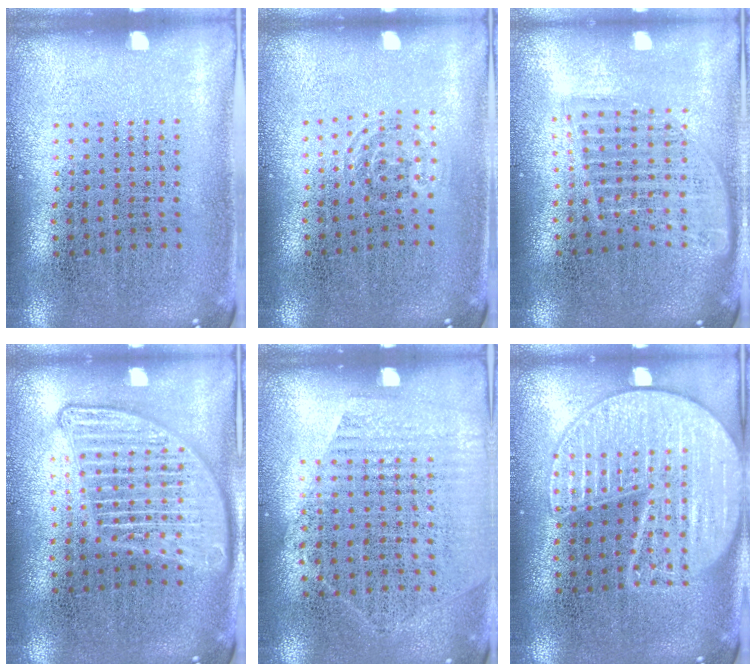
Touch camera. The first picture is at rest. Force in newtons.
{"total": 0.7, "press": 0.5, "slide": 0.5}
{"total": 1.6, "press": 1.5, "slide": 0.7}
{"total": 3.0, "press": 3.0, "slide": 0.3}
{"total": 1.2, "press": 1.0, "slide": 0.7}
{"total": 2.7, "press": 2.7, "slide": 0.2}